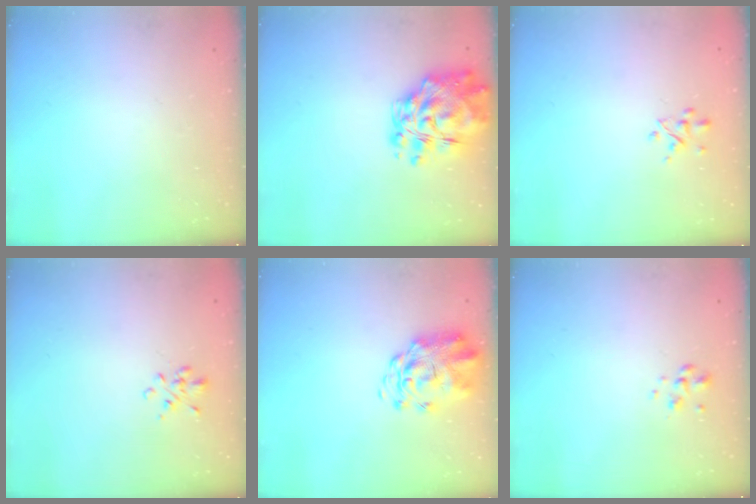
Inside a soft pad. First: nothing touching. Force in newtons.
{"total": 15.4, "press": 14.6, "slide": 5.0}
{"total": 2.3, "press": 2.3, "slide": 0.6}
{"total": 1.4, "press": 1.3, "slide": 0.6}
{"total": 3.9, "press": 3.6, "slide": 1.5}
{"total": 1.8, "press": 1.7, "slide": 0.5}